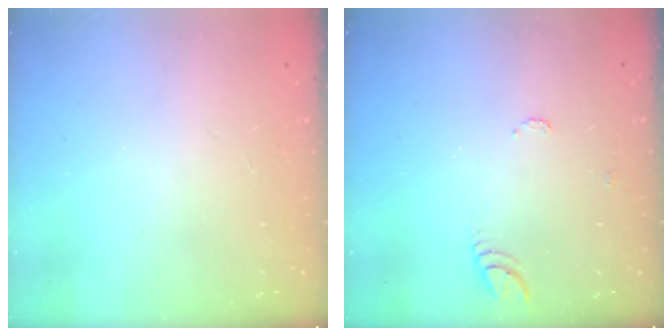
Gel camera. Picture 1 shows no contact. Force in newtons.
{"total": 6.3, "press": 6.3, "slide": 0.6}